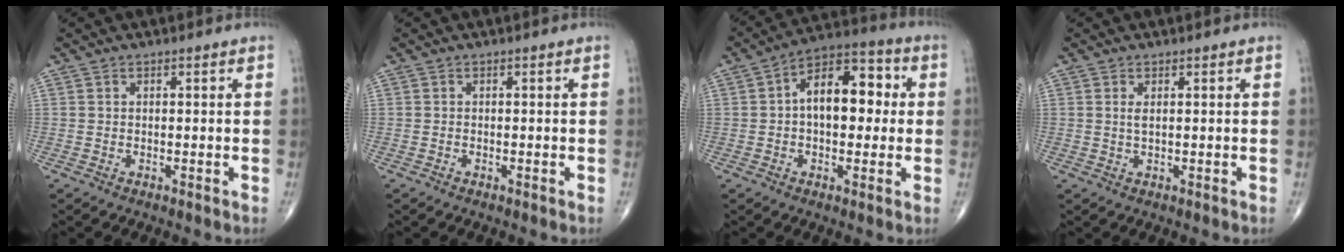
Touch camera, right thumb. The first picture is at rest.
{"total": 0.0}
{"total": 13.0, "force": [1.2, 7.6, 10.5], "torque": [-0.131, 0.032, 0.006]}
{"total": 1.3, "force": [0.4, 0.4, 1.2], "torque": [-0.028, -0.002, 0.010]}